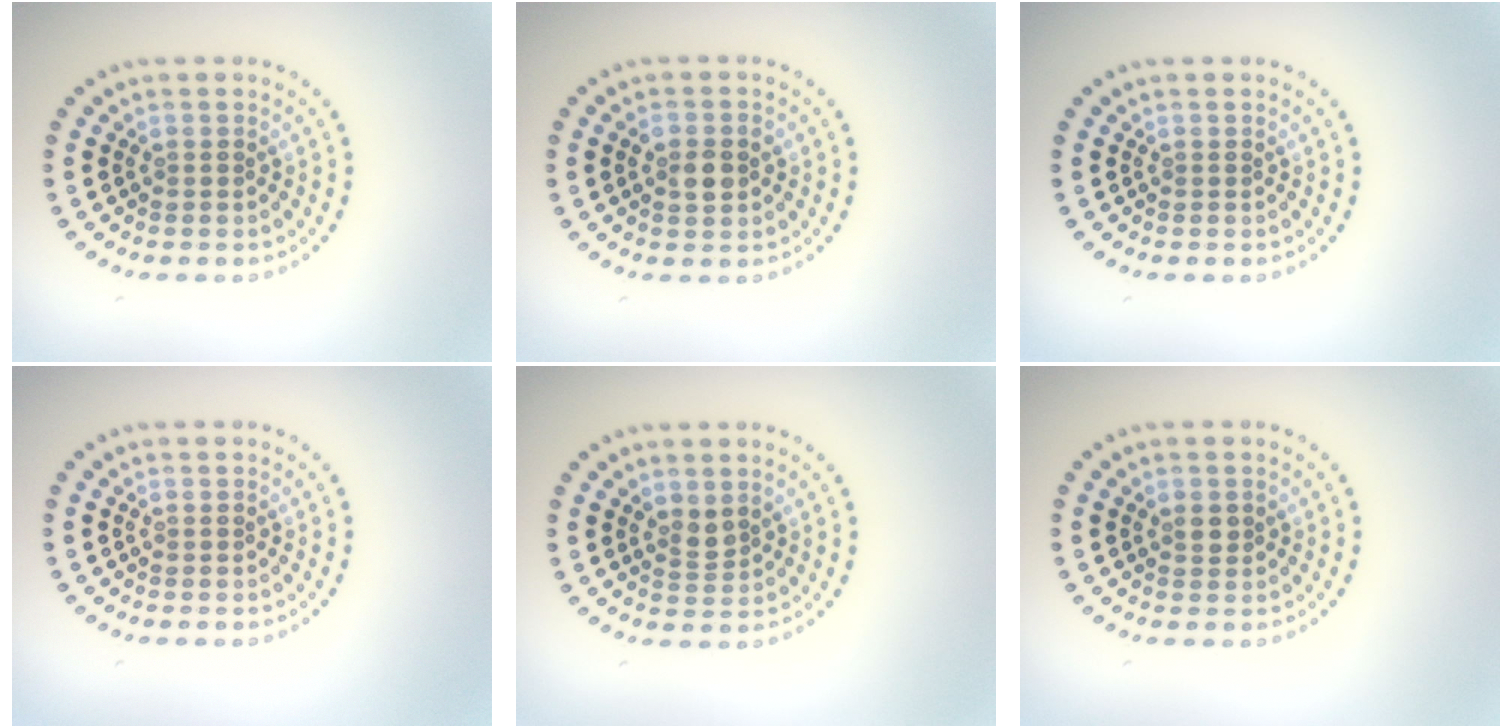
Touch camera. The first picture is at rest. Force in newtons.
{"total": 2.5, "press": 2.5, "slide": 0.2}
{"total": 0.0}
{"total": 0.0}
{"total": 1.5, "press": 1.1, "slide": 1.0}
{"total": 1.0, "press": 1.0, "slide": 0.3}